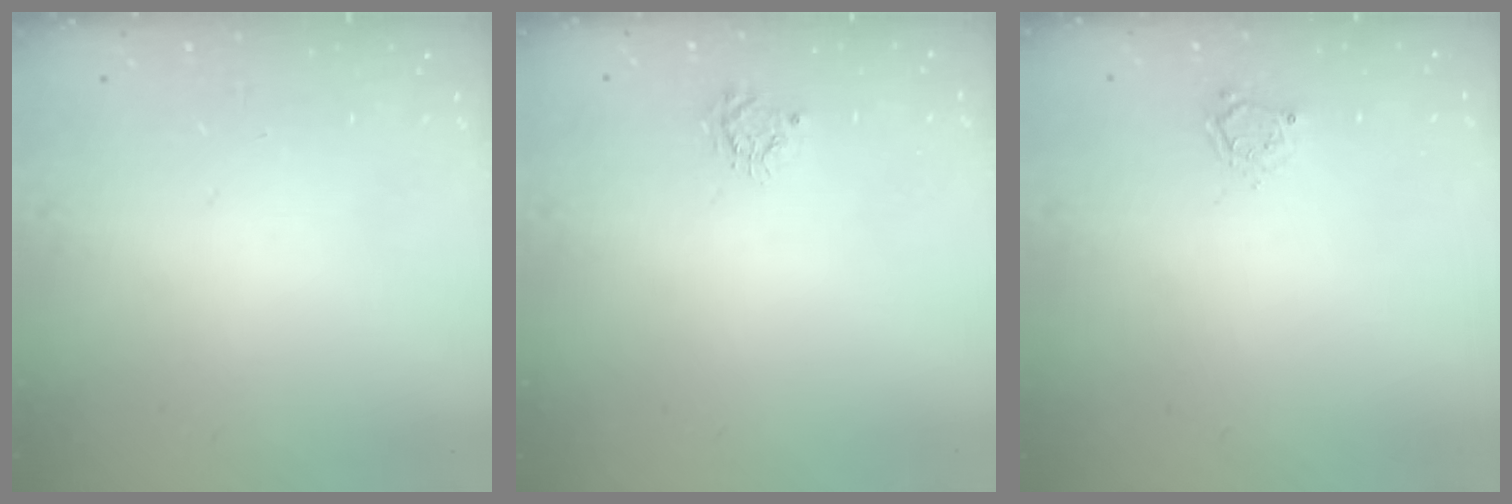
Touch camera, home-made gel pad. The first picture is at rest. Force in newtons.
{"total": 3.3, "press": 3.2, "slide": 0.4}
{"total": 3.7, "press": 3.7, "slide": 0.4}